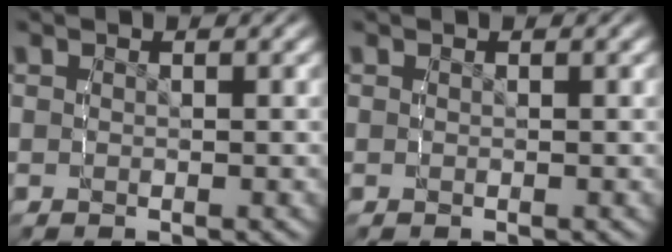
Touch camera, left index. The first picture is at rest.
{"total": 0.0}